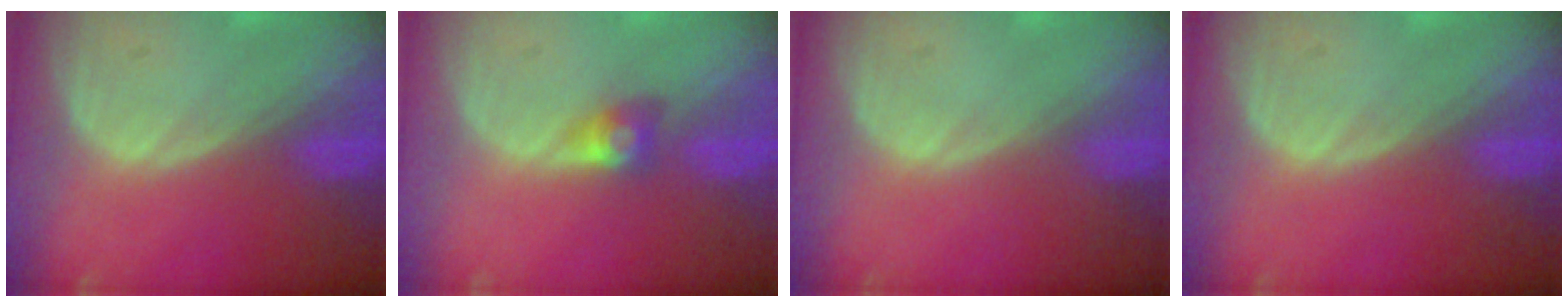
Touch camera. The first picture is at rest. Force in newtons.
{"total": 2.9, "press": 2.4, "slide": 1.5}
{"total": 0.0}
{"total": 0.0}